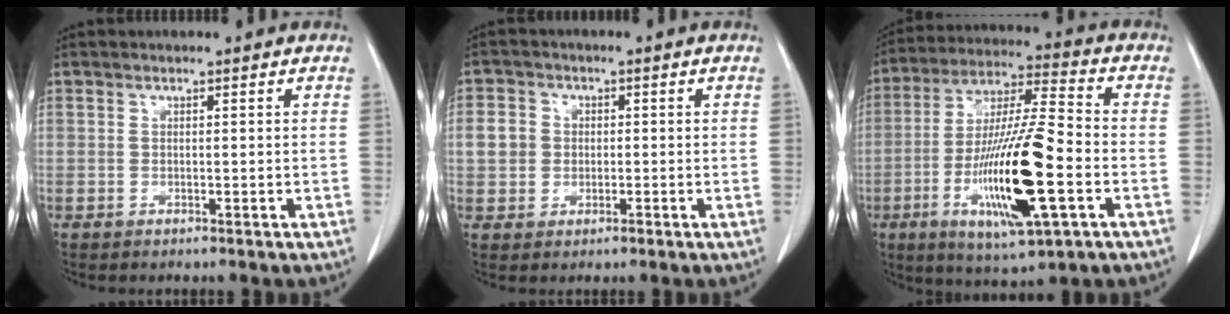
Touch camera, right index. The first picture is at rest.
{"total": 4.2, "force": [-0.1, 3.9, 1.6], "torque": [-0.035, 0.011, 0.000]}
{"total": 18.9, "force": [-5.5, 2.3, 17.9], "torque": [-0.354, -0.016, -0.091]}